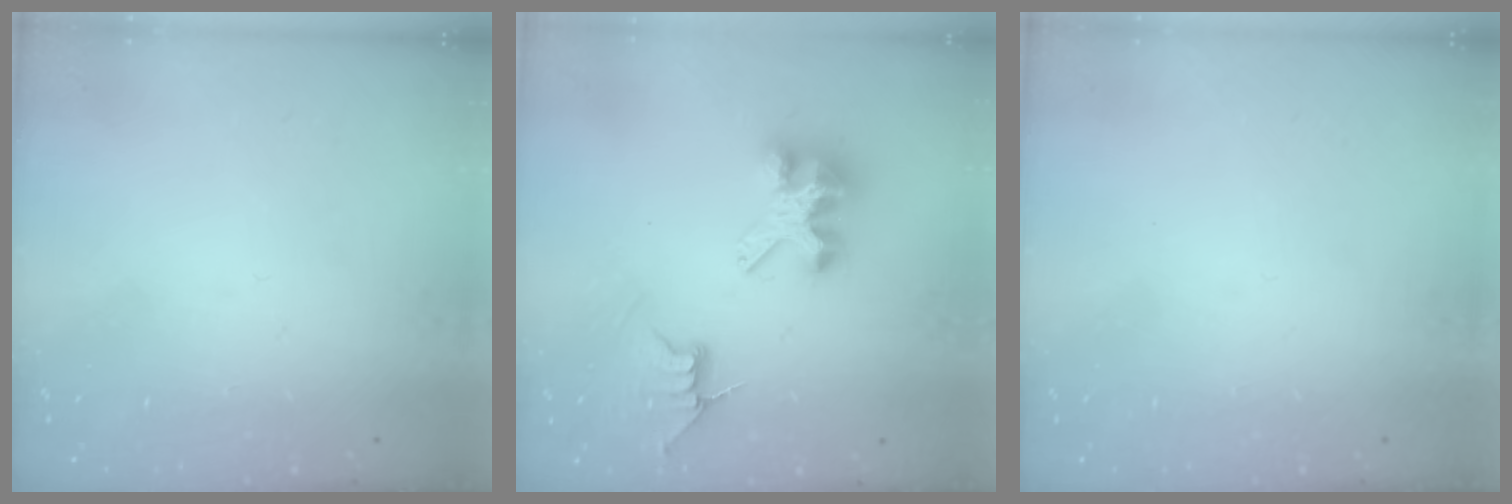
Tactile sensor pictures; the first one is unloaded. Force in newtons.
{"total": 8.3, "press": 8.3, "slide": 0.5}
{"total": 0.0}